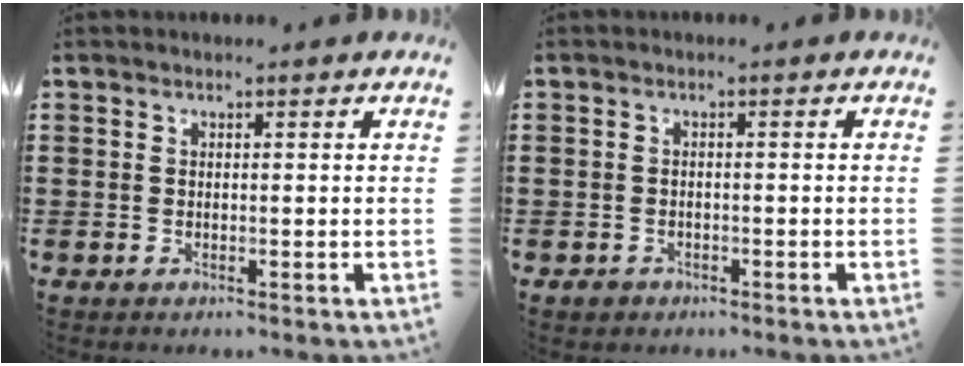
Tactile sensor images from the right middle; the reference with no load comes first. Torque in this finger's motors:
{"motor_torque": [1.41, 0.20, -0.05, 0.00]}